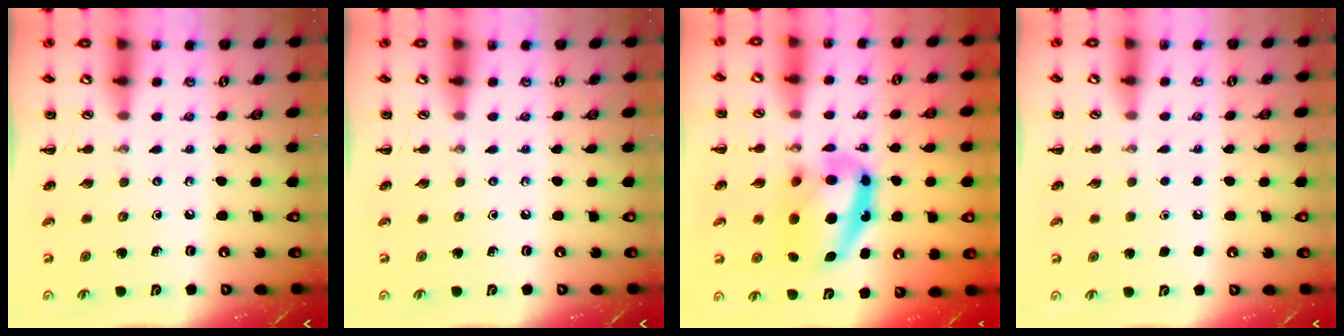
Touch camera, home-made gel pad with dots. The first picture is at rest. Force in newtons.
{"total": 0.0}
{"total": 13.6, "press": 13.2, "slide": 3.3}
{"total": 1.6, "press": 1.6, "slide": 0.1}